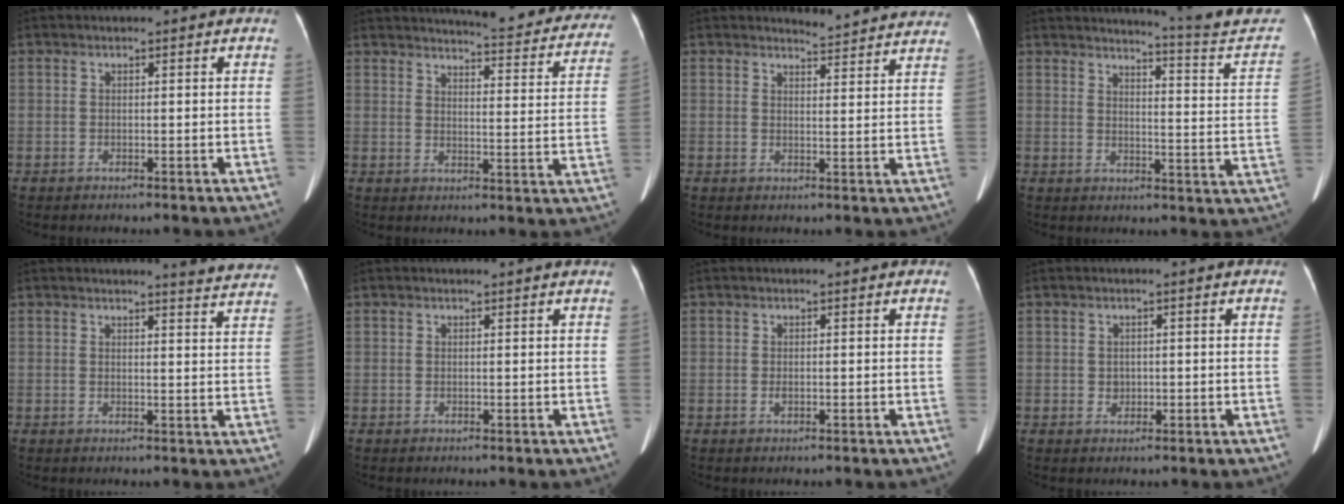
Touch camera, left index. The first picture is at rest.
{"total": 20.8, "force": [19.4, 2.9, 7.0], "torque": [-0.074, -0.067, 0.214]}
{"total": 9.7, "force": [9.6, 0.6, 1.2], "torque": [-0.005, -0.021, 0.094]}
{"total": 15.7, "force": [15.2, -1.4, 3.7], "torque": [-0.052, -0.104, 0.164]}
{"total": 8.4, "force": [8.2, -0.2, 1.7], "torque": [-0.014, -0.041, 0.069]}
{"total": 1.2, "force": [1.2, -0.1, 0.3], "torque": [-0.012, 0.002, 0.012]}
{"total": 0.5, "force": [-0.1, 0.2, 0.4], "torque": [-0.011, 0.000, -0.003]}
{"total": 1.2, "force": [0.0, 1.1, 0.4], "torque": [-0.010, 0.002, 0.002]}